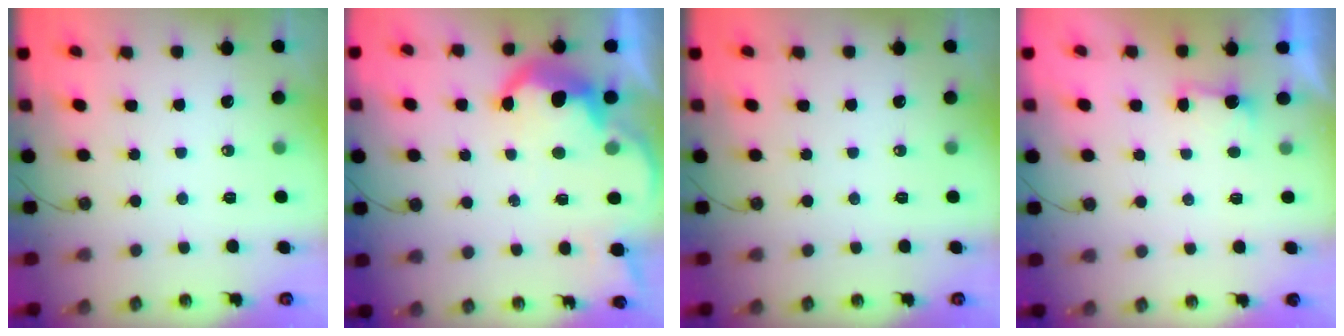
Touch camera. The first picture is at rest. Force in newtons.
{"total": 11.3, "press": 11.2, "slide": 1.0}
{"total": 0.0}
{"total": 1.6, "press": 1.4, "slide": 0.7}